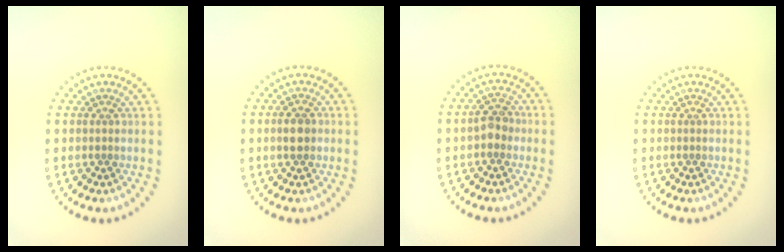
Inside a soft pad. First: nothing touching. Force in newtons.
{"total": 2.0, "press": 2.0, "slide": 0.1}
{"total": 2.2, "press": 2.1, "slide": 0.5}
{"total": 0.0}